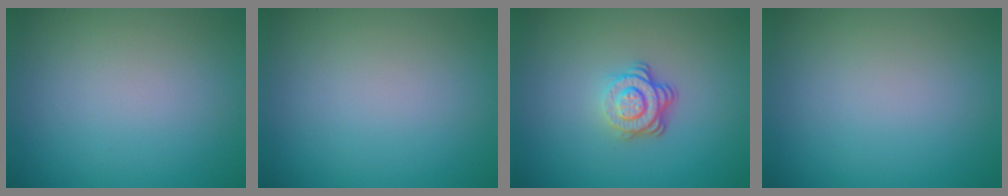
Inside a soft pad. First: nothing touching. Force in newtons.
{"total": 0.0}
{"total": 3.7, "press": 2.5, "slide": 2.6}
{"total": 0.0}